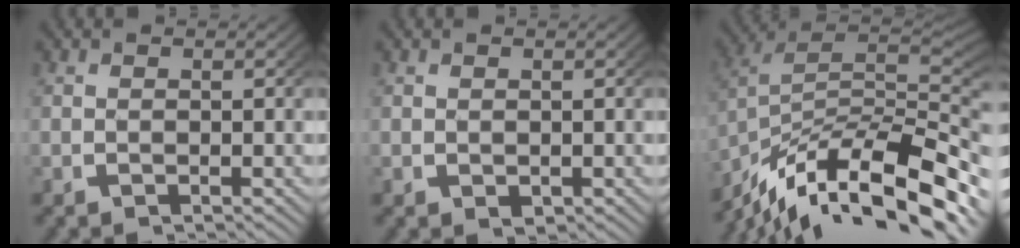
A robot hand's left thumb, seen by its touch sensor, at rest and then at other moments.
{"total": 1.1, "force": [0.0, 0.9, 0.6], "torque": [-0.010, -0.010, 0.010]}
{"total": 17.7, "force": [-7.1, 10.5, 12.3], "torque": [-0.212, -0.052, -0.085]}